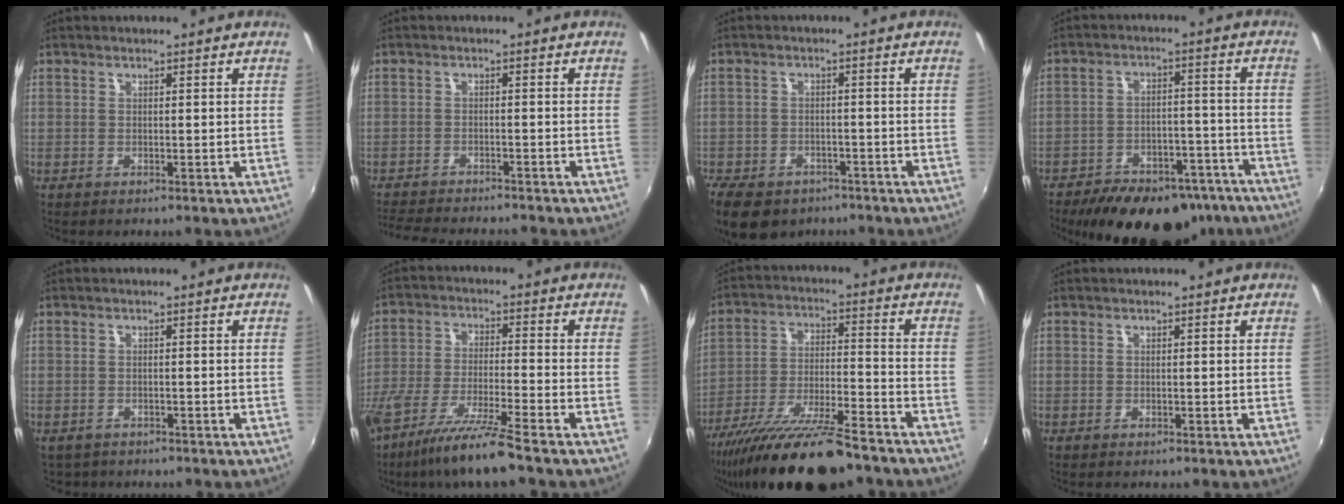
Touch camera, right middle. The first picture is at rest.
{"total": 9.2, "force": [-8.5, 0.9, 3.3], "torque": [-0.087, -0.016, -0.137]}
{"total": 11.9, "force": [-8.1, 6.9, 5.3], "torque": [-0.136, -0.017, -0.125]}
{"total": 22.5, "force": [-17.7, 9.6, 9.9], "torque": [-0.183, 0.014, -0.226]}
{"total": 2.2, "force": [-1.7, 1.3, 0.4], "torque": [-0.014, -0.006, -0.023]}
{"total": 13.4, "force": [-10.4, -0.5, 8.4], "torque": [-0.172, -0.040, -0.186]}
{"total": 20.3, "force": [-16.3, 3.5, 11.7], "torque": [-0.225, -0.048, -0.266]}
{"total": 0.0}